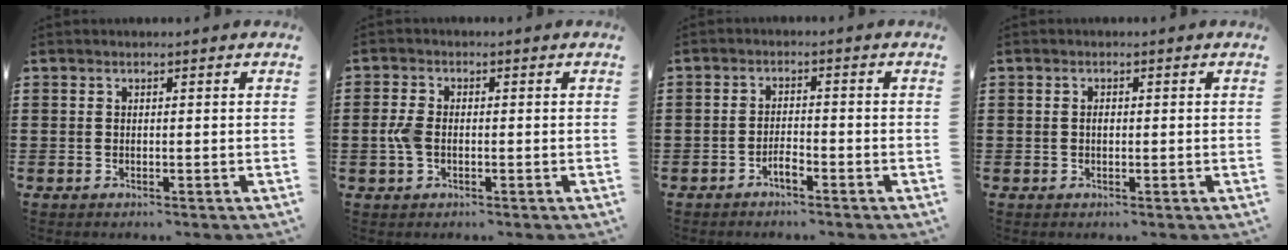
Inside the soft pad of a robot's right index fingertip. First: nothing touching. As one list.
[{"total": 3.1, "force": [-0.4, 1.9, 2.5], "torque": [-0.070, -0.003, -0.015]}, {"total": 2.2, "force": [-1.7, 0.4, 1.3], "torque": [-0.026, 0.003, -0.032]}, {"total": 1.0, "force": [0.0, 0.5, 0.9], "torque": [-0.018, 0.002, -0.002]}]